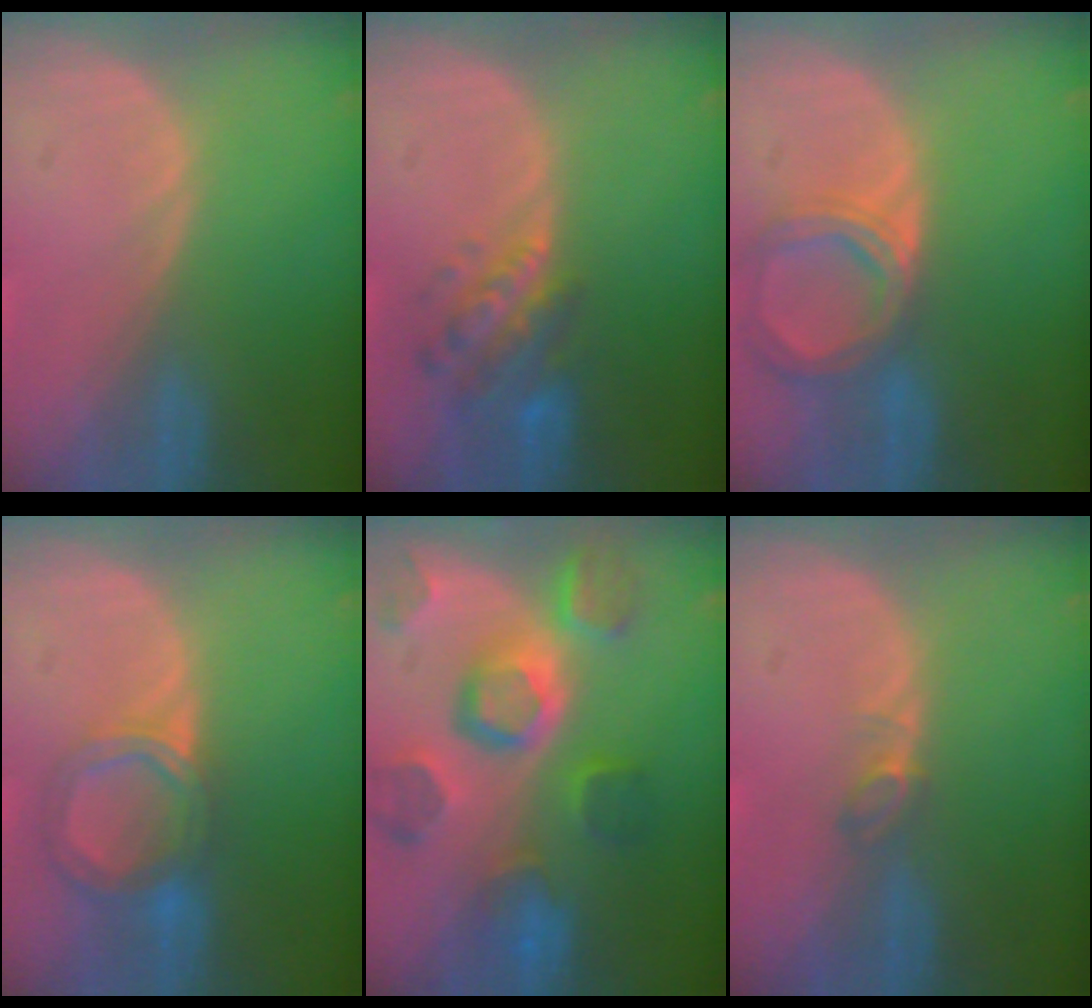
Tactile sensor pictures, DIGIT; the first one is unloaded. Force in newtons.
{"total": 6.2, "press": 6.0, "slide": 1.5}
{"total": 6.7, "press": 6.1, "slide": 2.7}
{"total": 6.5, "press": 5.7, "slide": 3.1}
{"total": 11.4, "press": 10.0, "slide": 5.7}
{"total": 2.1, "press": 2.1, "slide": 0.4}